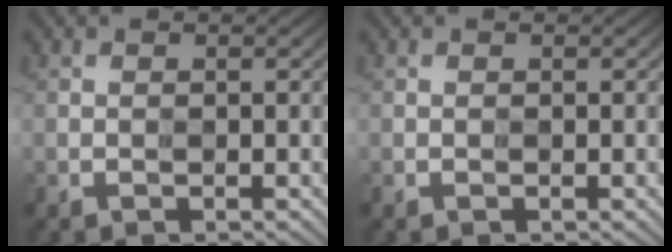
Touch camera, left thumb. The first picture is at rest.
{"total": 0.7, "force": [-0.3, 0.1, 0.6], "torque": [-0.010, 0.000, -0.005]}